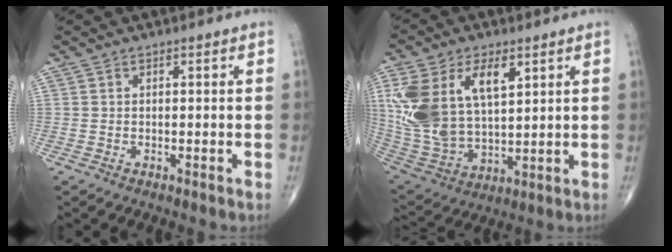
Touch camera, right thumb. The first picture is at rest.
{"total": 19.9, "force": [6.6, 11.1, 15.2], "torque": [-0.301, -0.017, 0.133]}